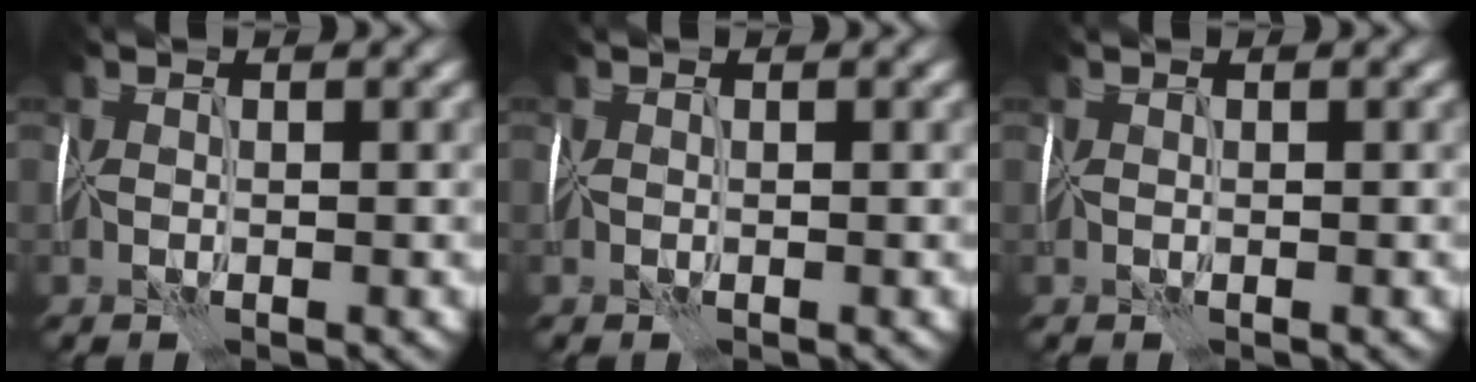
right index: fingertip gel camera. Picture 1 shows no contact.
{"total": 0.0}
{"total": 0.0}